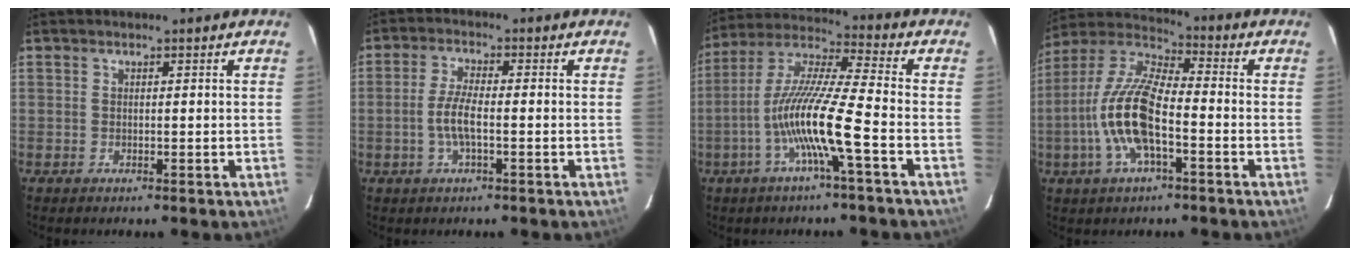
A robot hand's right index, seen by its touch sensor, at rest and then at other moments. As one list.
[{"total": 5.1, "force": [-1.3, 1.1, 4.8], "torque": [-0.098, -0.001, -0.024]}, {"total": 13.1, "force": [-5.0, -0.8, 12.1], "torque": [-0.237, -0.001, -0.101]}, {"total": 14.9, "force": [-4.2, 5.1, 13.4], "torque": [-0.278, 0.001, -0.088]}]